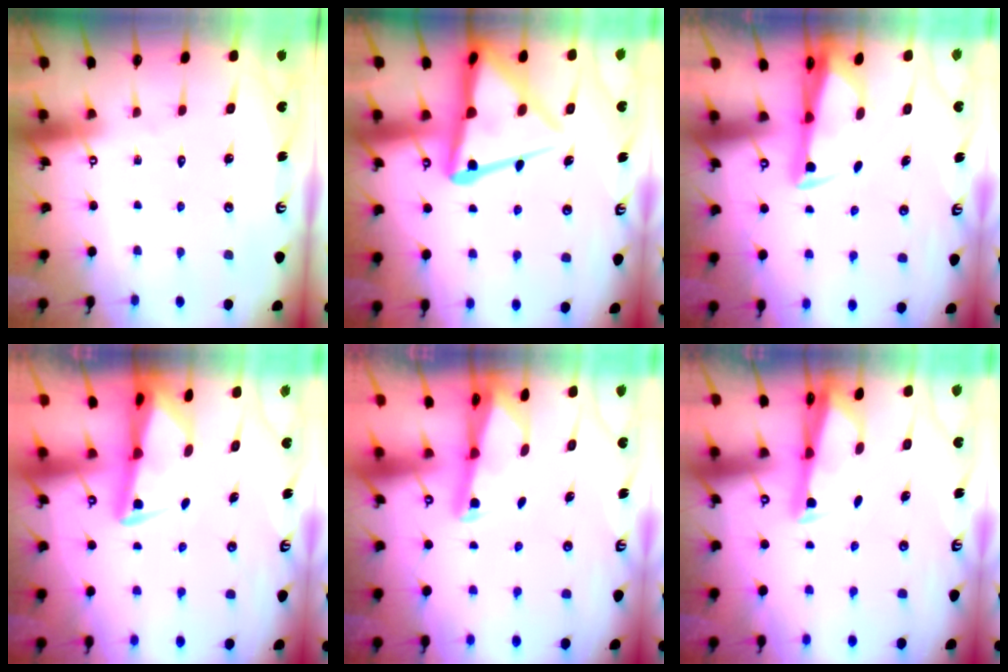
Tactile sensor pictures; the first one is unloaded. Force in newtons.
{"total": 16.9, "press": 16.9, "slide": 1.6}
{"total": 2.8, "press": 2.7, "slide": 1.0}
{"total": 2.8, "press": 2.7, "slide": 0.6}
{"total": 1.8, "press": 1.7, "slide": 0.3}
{"total": 2.7, "press": 2.6, "slide": 0.8}